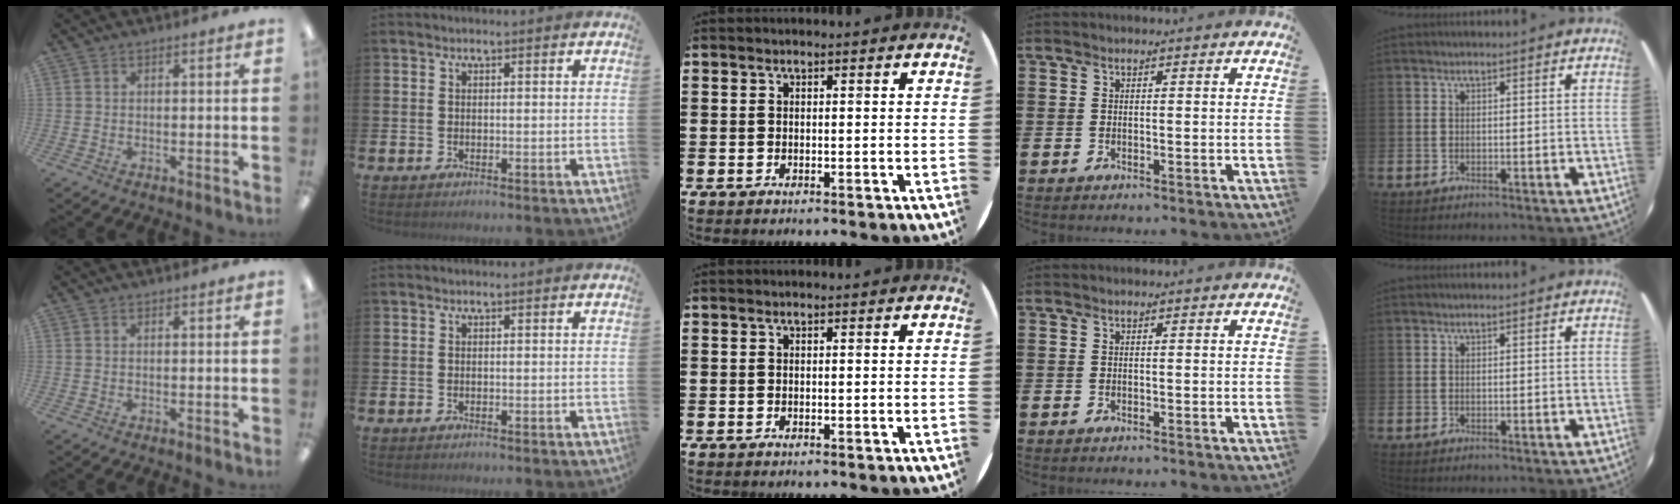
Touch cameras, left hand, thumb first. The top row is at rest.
{}